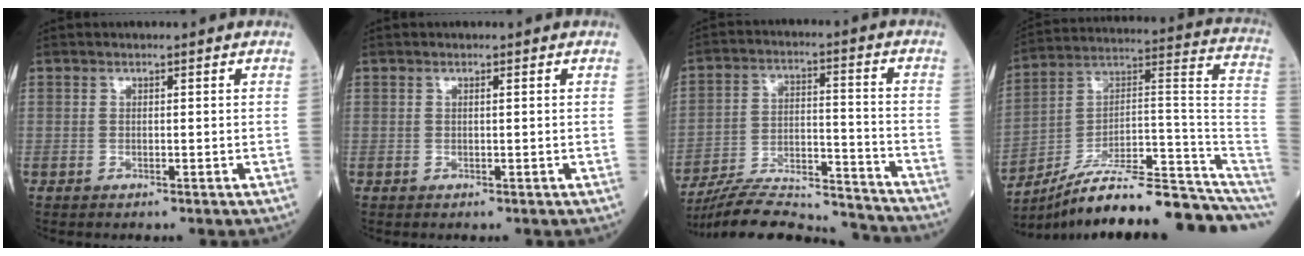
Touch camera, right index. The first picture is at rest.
{"total": 0.0}
{"total": 20.4, "force": [-19.5, 1.7, 5.6], "torque": [-0.109, 0.005, -0.299]}
{"total": 23.5, "force": [-19.8, 2.0, 12.6], "torque": [-0.118, 0.047, -0.302]}